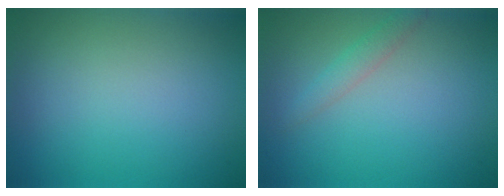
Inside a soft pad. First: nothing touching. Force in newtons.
{"total": 1.5, "press": 1.5, "slide": 0.1}